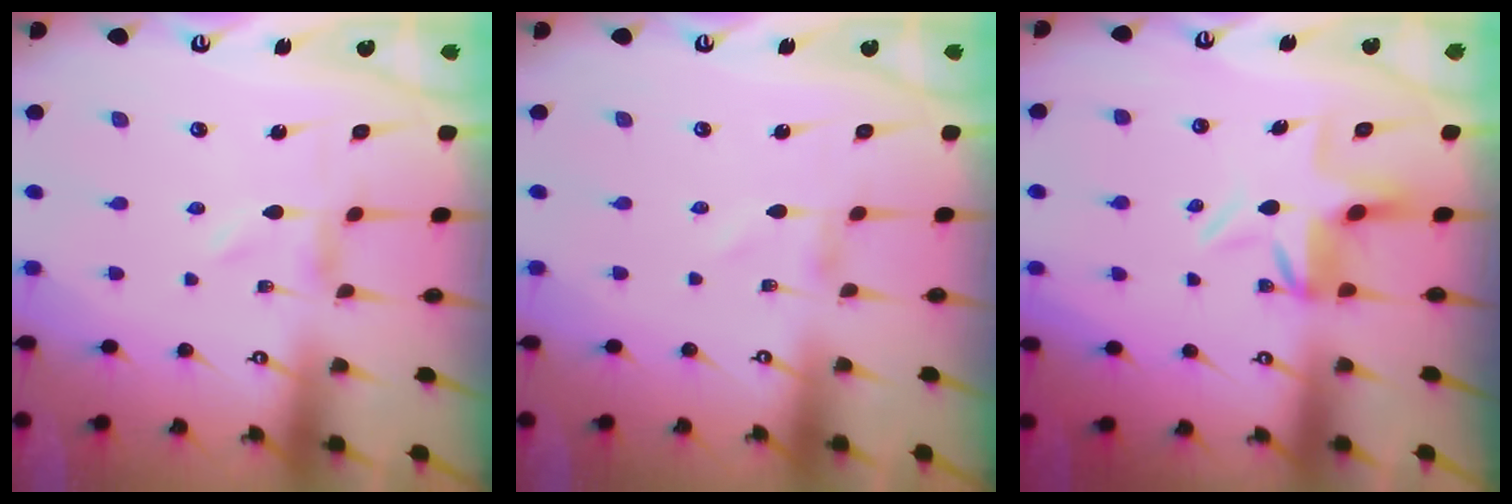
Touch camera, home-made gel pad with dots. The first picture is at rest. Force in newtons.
{"total": 0.9, "press": 0.9, "slide": 0.1}
{"total": 6.8, "press": 6.5, "slide": 2.1}